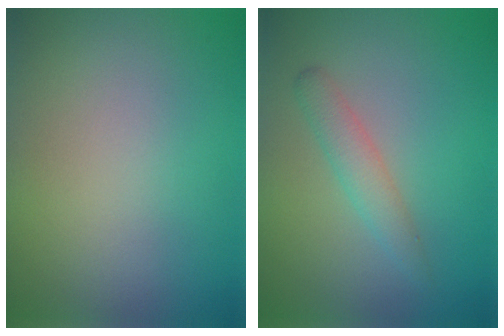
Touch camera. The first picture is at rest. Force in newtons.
{"total": 2.0, "press": 2.0, "slide": 0.0}